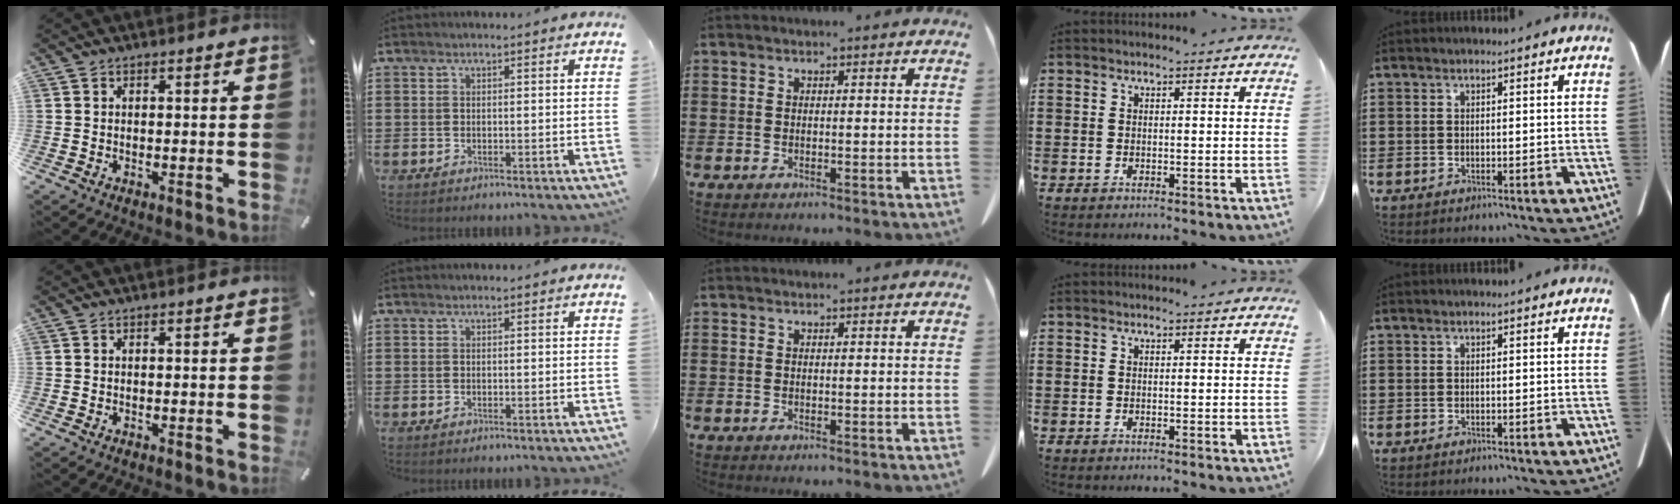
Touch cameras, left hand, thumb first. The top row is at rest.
{}